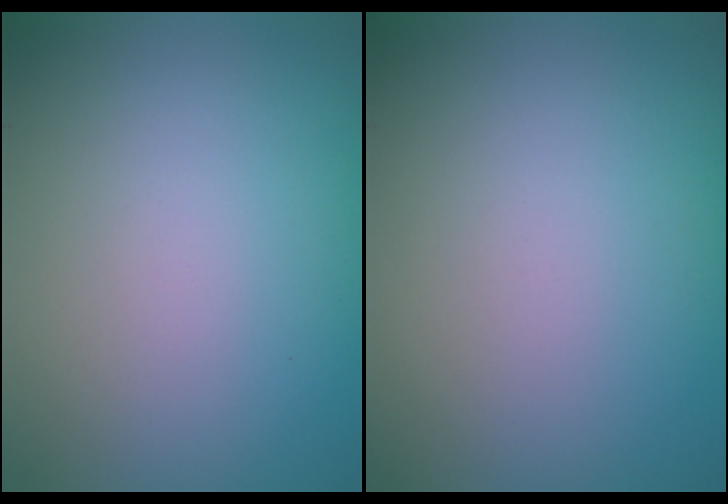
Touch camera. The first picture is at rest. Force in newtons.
{"total": 0.0}